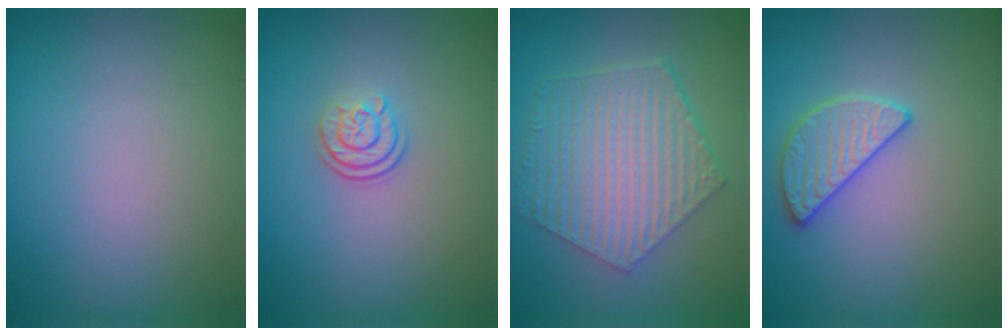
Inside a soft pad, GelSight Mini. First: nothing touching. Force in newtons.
{"total": 2.4, "press": 1.8, "slide": 1.6}
{"total": 6.6, "press": 5.0, "slide": 4.4}
{"total": 2.7, "press": 2.7, "slide": 0.4}